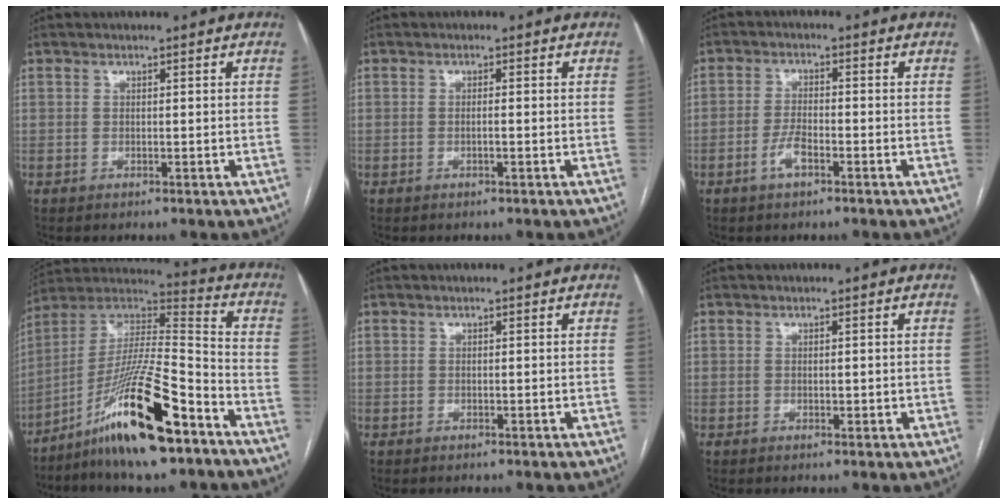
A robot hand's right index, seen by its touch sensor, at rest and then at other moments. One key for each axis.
{"total": 0.9, "fx": -0.2, "fy": 0.1, "fz": 0.9, "tx": -0.017, "ty": 0.000, "tz": -0.003}
{"total": 3.4, "fx": -1.8, "fy": 1.0, "fz": 2.7, "tx": -0.054, "ty": 0.002, "tz": -0.036}
{"total": 19.4, "fx": -11.6, "fy": 2.2, "fz": 15.3, "tx": -0.304, "ty": -0.011, "tz": -0.208}
{"total": 0.0}
{"total": 1.2, "fx": 0.1, "fy": 0.8, "fz": 0.9, "tx": -0.013, "ty": 0.002, "tz": 0.004}